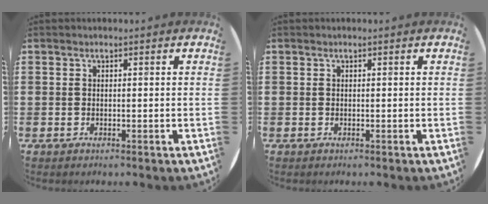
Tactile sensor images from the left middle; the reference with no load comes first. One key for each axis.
{"total": 0.0}